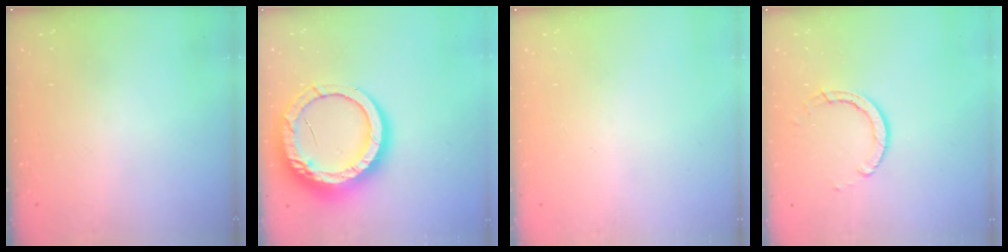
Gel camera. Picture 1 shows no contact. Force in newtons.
{"total": 21.8, "press": 21.7, "slide": 2.1}
{"total": 0.0}
{"total": 5.4, "press": 5.4, "slide": 0.5}